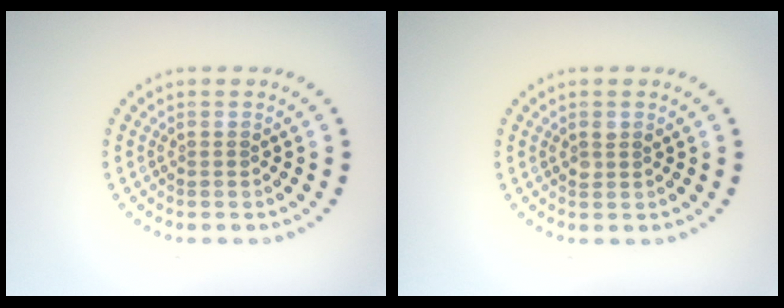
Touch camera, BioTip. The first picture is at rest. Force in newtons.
{"total": 1.0, "press": 1.0, "slide": 0.2}